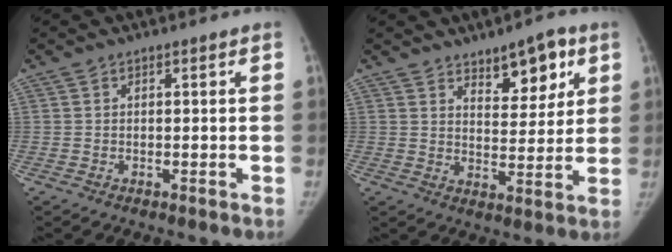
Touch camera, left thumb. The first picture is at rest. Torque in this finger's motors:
{"motor_torque": [0.56, 0.35, -0.01, -0.08, 0.03]}